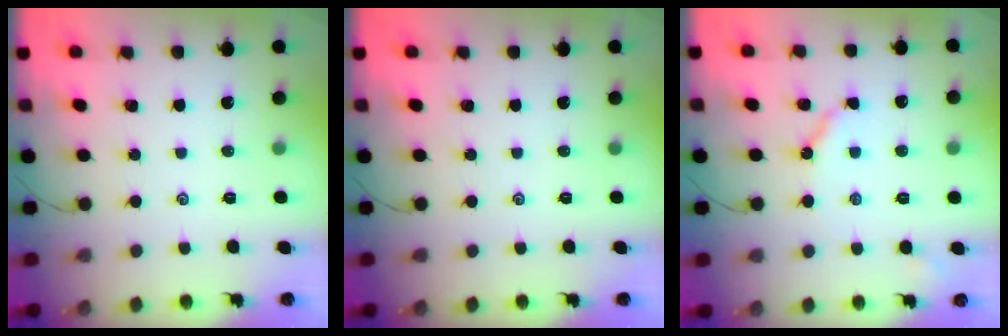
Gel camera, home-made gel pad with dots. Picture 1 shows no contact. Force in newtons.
{"total": 0.0}
{"total": 5.1, "press": 5.1, "slide": 0.3}